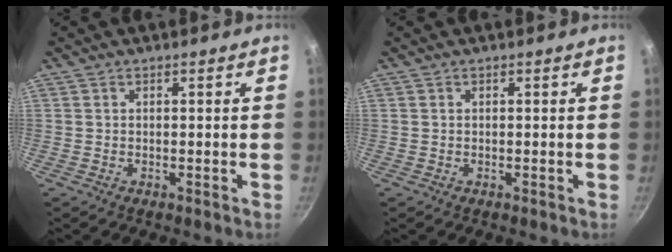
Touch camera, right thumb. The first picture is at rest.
{"total": 0.0}